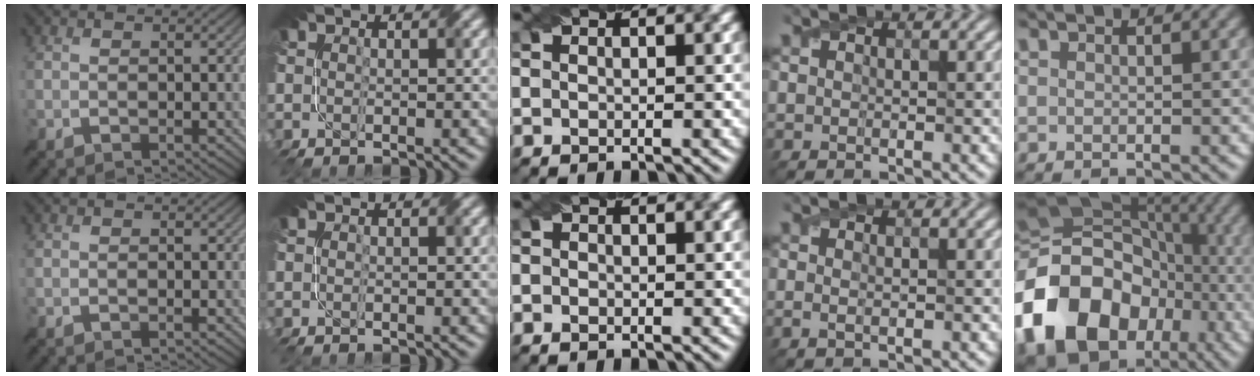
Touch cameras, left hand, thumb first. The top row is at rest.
{"middle": {"total": 0.7, "force": [-0.4, 0.5, 0.3], "torque": [-0.006, -0.003, -0.006]}, "ring": {"total": 1.0, "force": [-0.1, 0.3, 0.9], "torque": [-0.016, -0.003, 0.001]}, "little": {"total": 19.8, "force": [-6.7, 15.7, 10.1], "torque": [-0.223, 0.003, -0.130]}}